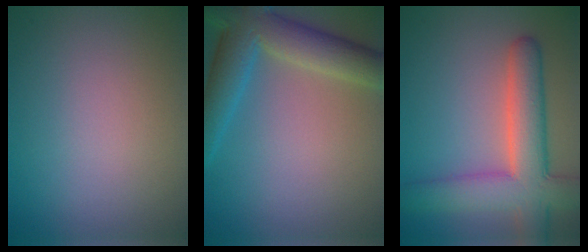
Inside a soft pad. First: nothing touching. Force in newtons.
{"total": 7.3, "press": 7.2, "slide": 0.3}
{"total": 7.7, "press": 7.6, "slide": 0.6}